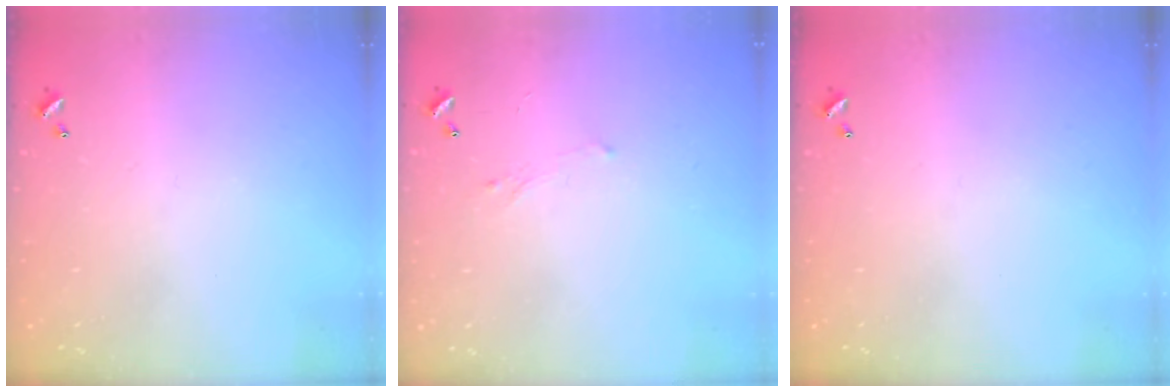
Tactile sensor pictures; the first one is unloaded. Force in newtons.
{"total": 0.8, "press": 0.6, "slide": 0.6}
{"total": 0.0}